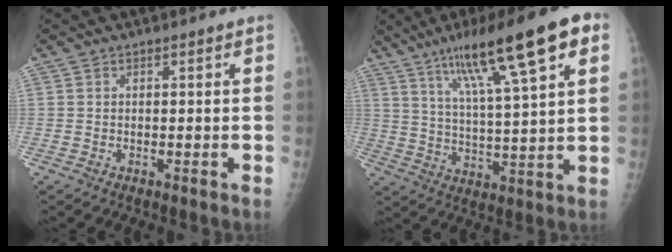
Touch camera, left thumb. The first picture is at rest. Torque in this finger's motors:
{"motor_torque": [0.84, 0.86, 1.26, -0.76, 0.17]}